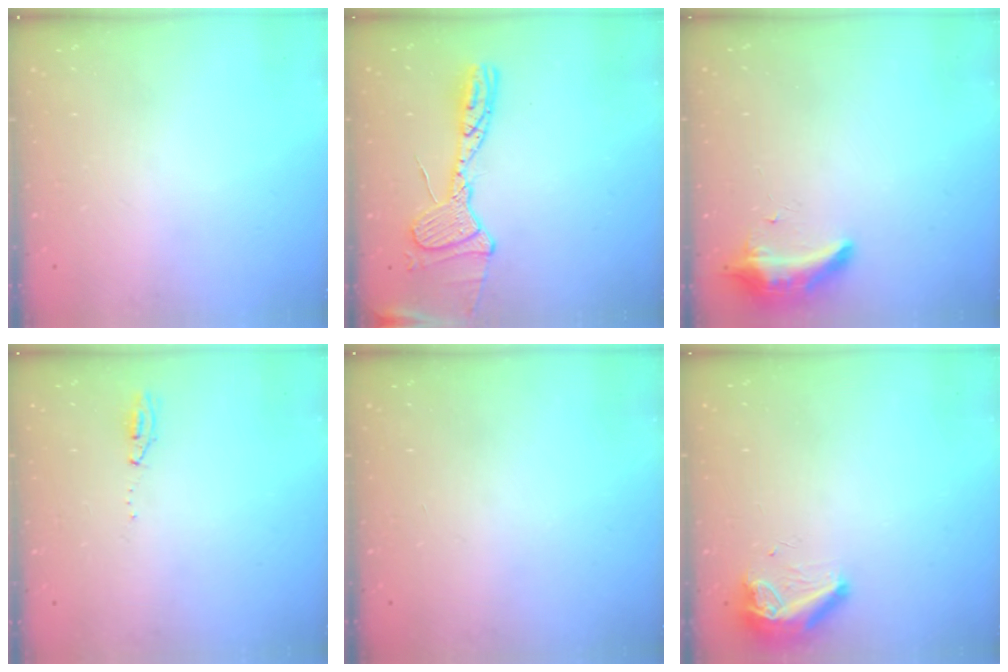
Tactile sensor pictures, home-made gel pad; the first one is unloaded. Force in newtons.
{"total": 15.7, "press": 15.6, "slide": 1.4}
{"total": 8.3, "press": 8.3, "slide": 0.1}
{"total": 5.0, "press": 3.7, "slide": 3.3}
{"total": 0.0}
{"total": 8.3, "press": 8.3, "slide": 0.9}